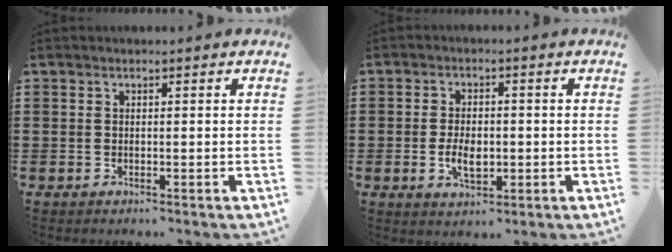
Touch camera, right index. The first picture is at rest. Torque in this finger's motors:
{"motor_torque": [1.21, 0.93, 0.22, 0.10]}